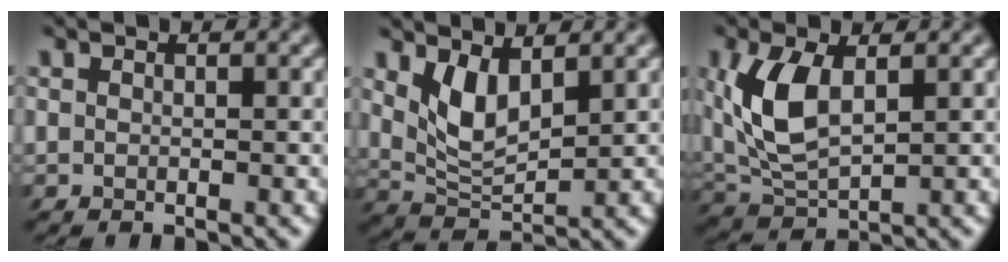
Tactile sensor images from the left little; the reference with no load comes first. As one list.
[{"total": 4.1, "force": [1.7, 1.3, 3.5], "torque": [-0.070, -0.007, 0.031]}, {"total": 5.7, "force": [0.6, 2.5, 5.1], "torque": [-0.117, 0.005, 0.008]}]